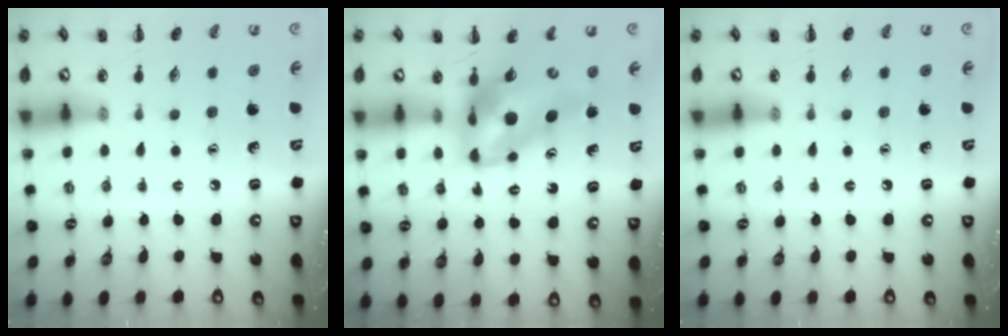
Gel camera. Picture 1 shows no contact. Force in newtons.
{"total": 11.4, "press": 10.8, "slide": 3.9}
{"total": 0.0}